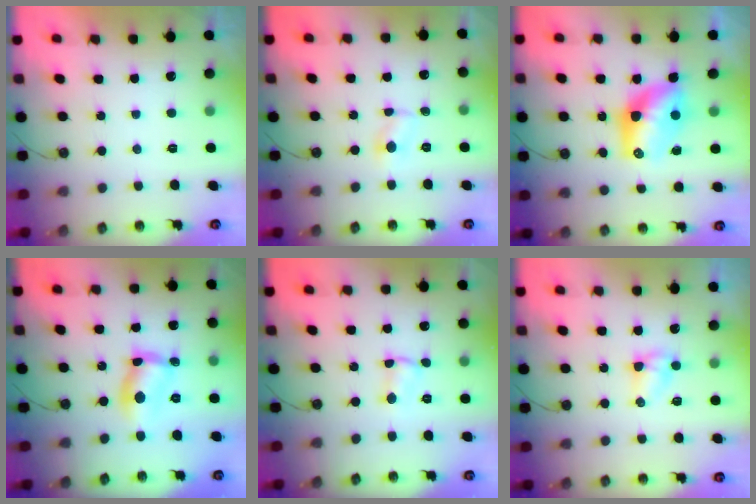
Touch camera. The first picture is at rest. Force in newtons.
{"total": 2.3, "press": 2.3, "slide": 0.2}
{"total": 11.9, "press": 11.3, "slide": 3.6}
{"total": 8.4, "press": 8.4, "slide": 0.3}
{"total": 1.7, "press": 1.6, "slide": 0.5}
{"total": 3.7, "press": 3.7, "slide": 0.5}